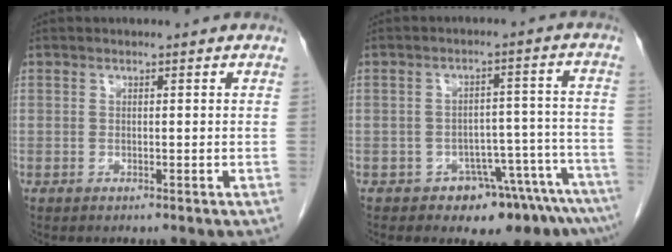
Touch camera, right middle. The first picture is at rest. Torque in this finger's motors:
{"motor_torque": [0.18, -0.17, 0.03, 0.02]}